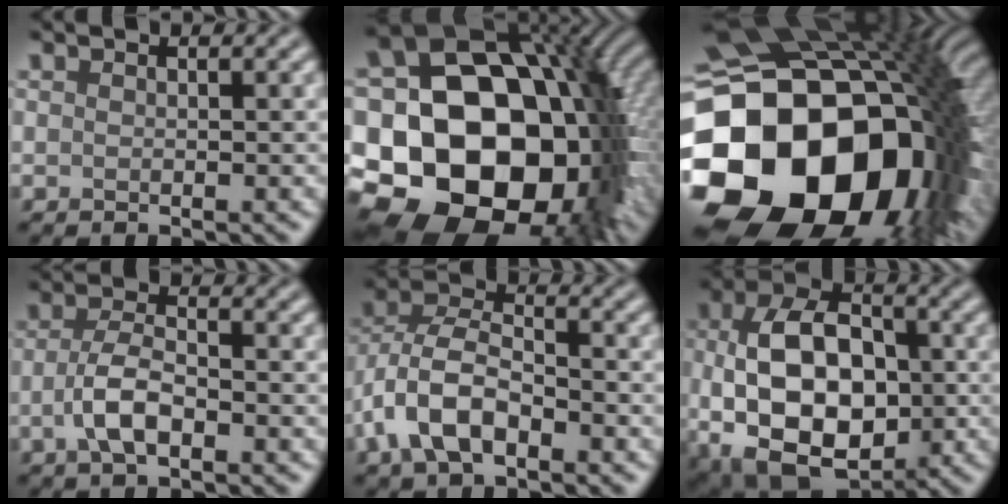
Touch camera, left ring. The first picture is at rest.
{"total": 23.3, "force": [-5.7, 17.0, 14.9], "torque": [-0.217, -0.011, -0.131]}
{"total": 22.5, "force": [-5.3, 16.5, 14.4], "torque": [-0.301, -0.064, -0.061]}
{"total": 3.6, "force": [-1.2, 1.5, 3.0], "torque": [-0.063, 0.001, -0.030]}
{"total": 6.7, "force": [-2.8, 3.7, 4.9], "torque": [-0.100, 0.008, -0.064]}
{"total": 13.8, "force": [-1.1, 8.8, 10.6], "torque": [-0.185, -0.013, -0.014]}